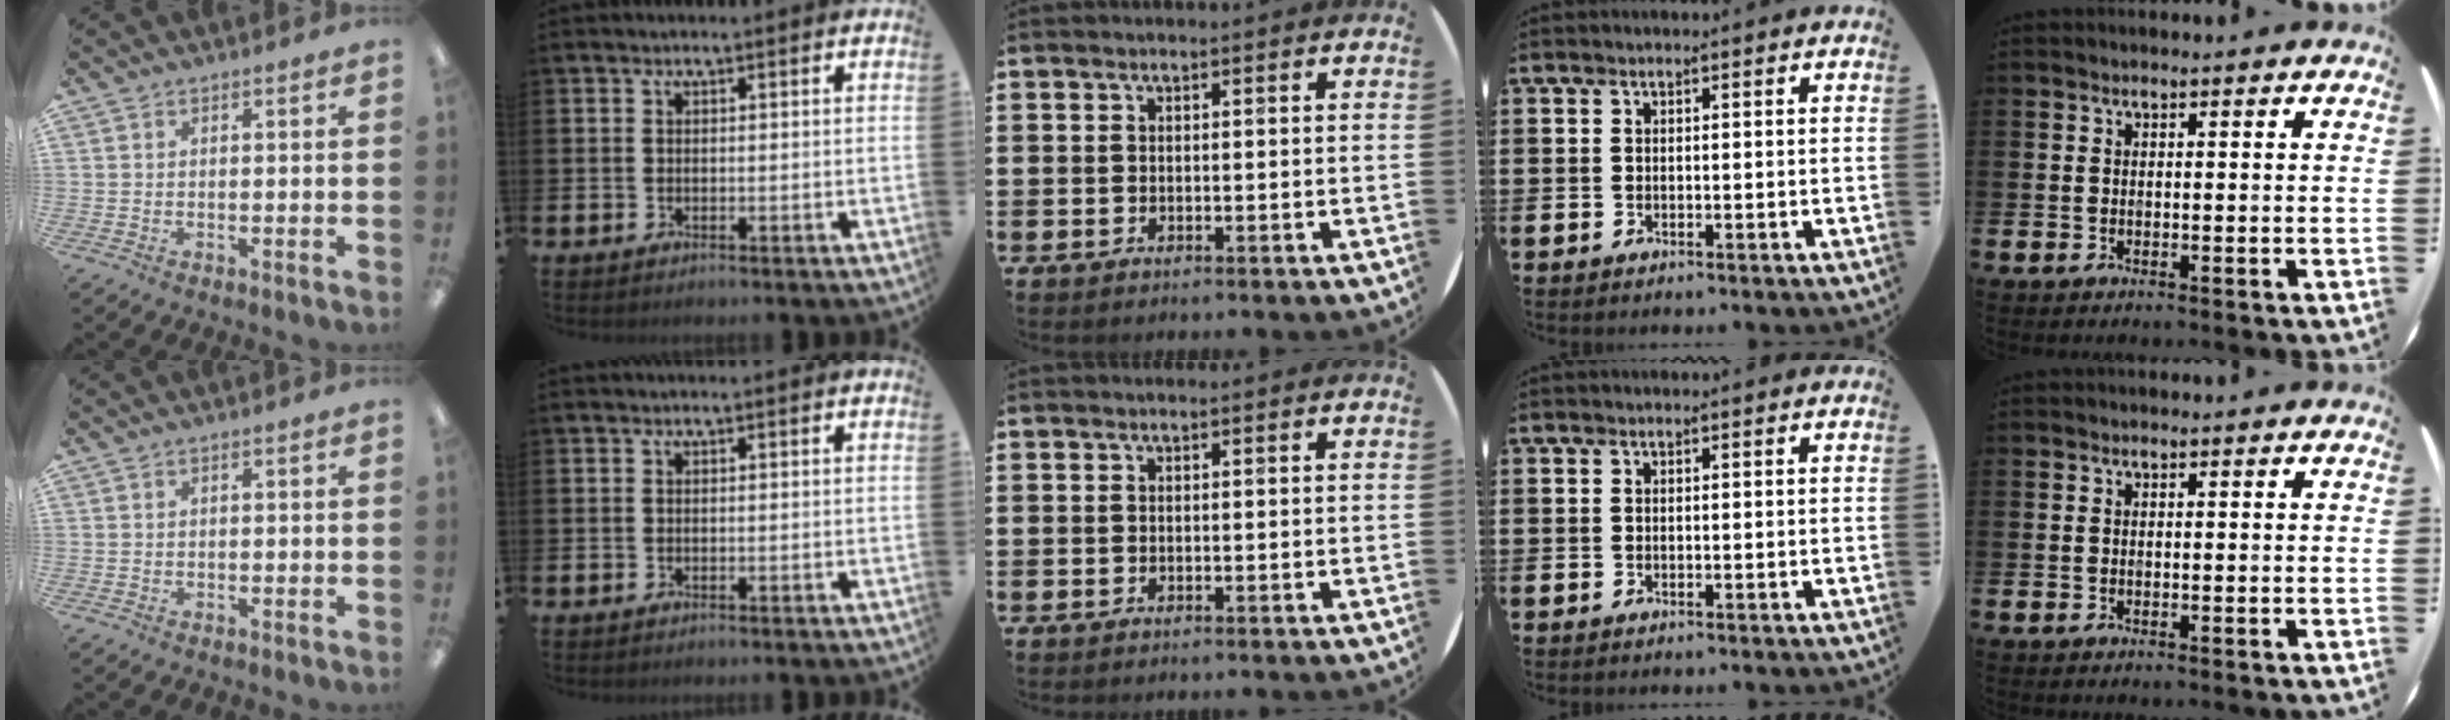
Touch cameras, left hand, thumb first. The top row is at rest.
{}